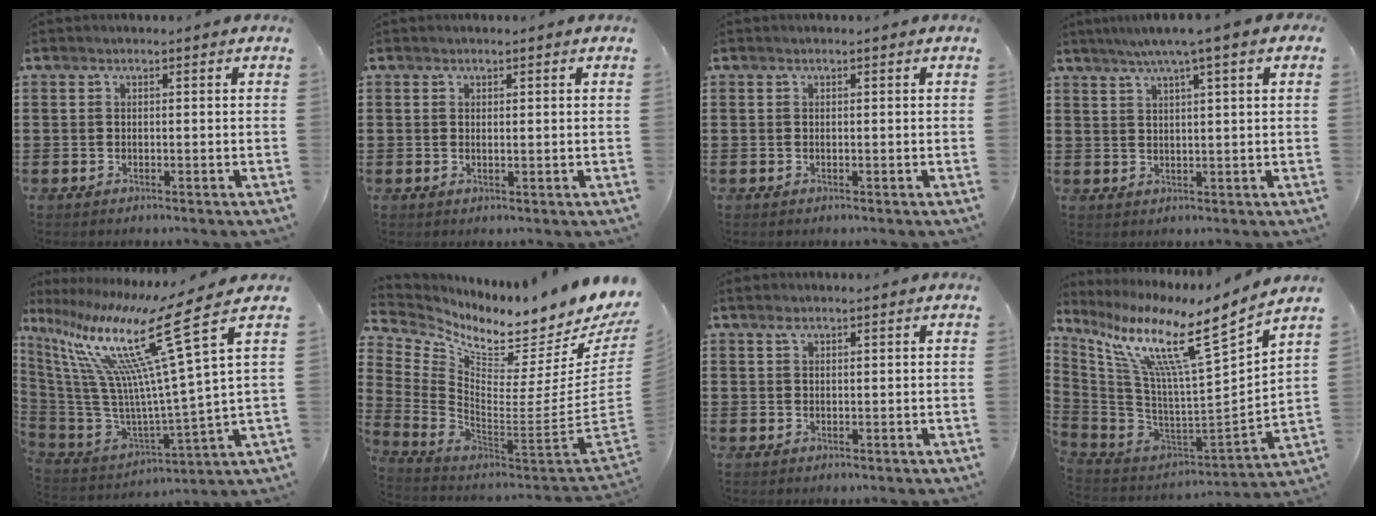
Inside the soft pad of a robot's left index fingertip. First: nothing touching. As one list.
[{"total": 0.5, "force": [0.4, 0.0, 0.3], "torque": [-0.007, -0.001, 0.008]}, {"total": 0.0}, {"total": 5.1, "force": [3.4, 0.3, 3.8], "torque": [-0.080, 0.001, 0.058]}, {"total": 19.8, "force": [10.0, 2.6, 16.9], "torque": [-0.374, -0.069, 0.149]}, {"total": 5.3, "force": [4.4, 0.9, 2.9], "torque": [-0.063, -0.065, 0.063]}, {"total": 1.1, "force": [0.7, 0.5, 0.6], "torque": [-0.014, 0.004, 0.013]}, {"total": 13.0, "force": [8.6, 1.1, 9.7], "torque": [-0.209, -0.065, 0.134]}]